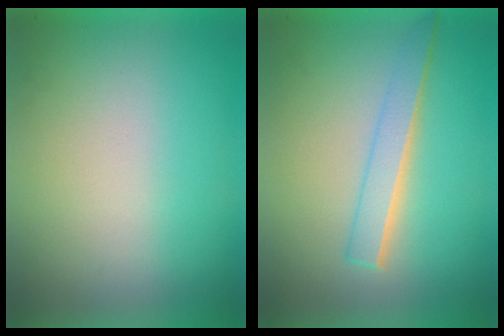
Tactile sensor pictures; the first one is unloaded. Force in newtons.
{"total": 2.2}